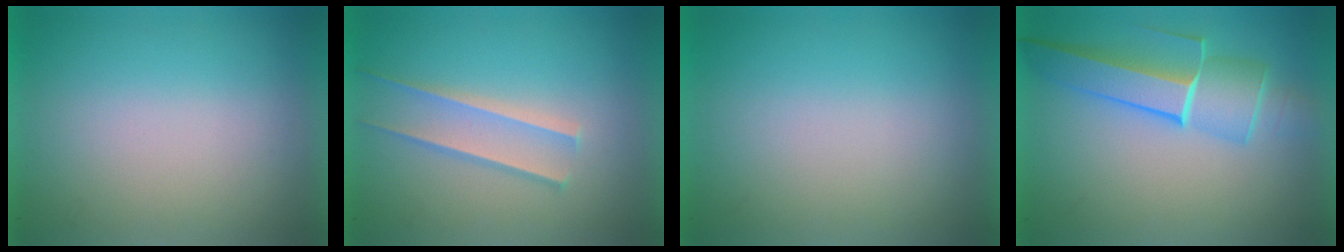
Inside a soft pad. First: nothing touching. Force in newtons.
{"total": 1.7}
{"total": 0.0}
{"total": 5.0}